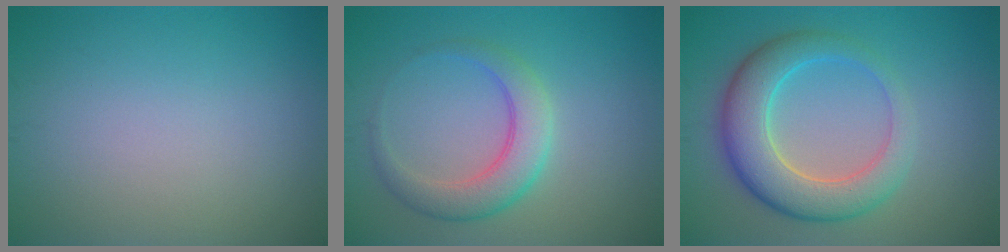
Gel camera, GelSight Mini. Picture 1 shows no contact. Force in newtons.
{"total": 4.0, "press": 4.0, "slide": 0.1}
{"total": 6.7, "press": 6.7, "slide": 0.4}